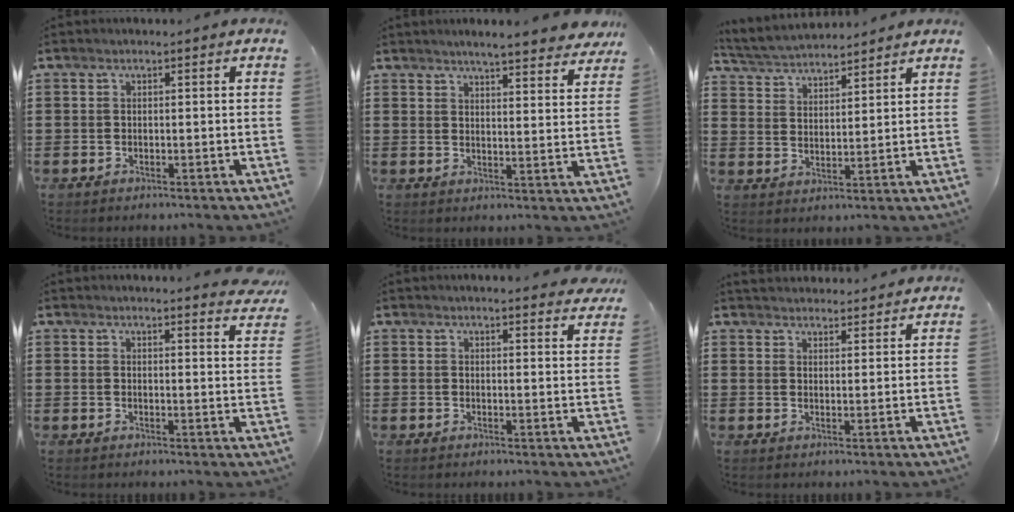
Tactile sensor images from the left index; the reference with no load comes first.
{"total": 4.8, "force": [4.6, -0.4, 1.3], "torque": [-0.035, -0.024, 0.079]}
{"total": 4.0, "force": [4.0, 0.4, 0.3], "torque": [-0.025, -0.017, 0.070]}
{"total": 3.0, "force": [2.9, -0.4, 0.6], "torque": [-0.014, -0.015, 0.053]}
{"total": 3.0, "force": [2.9, -0.2, 0.5], "torque": [-0.012, -0.012, 0.054]}
{"total": 2.8, "force": [2.8, 0.2, -0.2], "torque": [-0.005, -0.008, 0.053]}